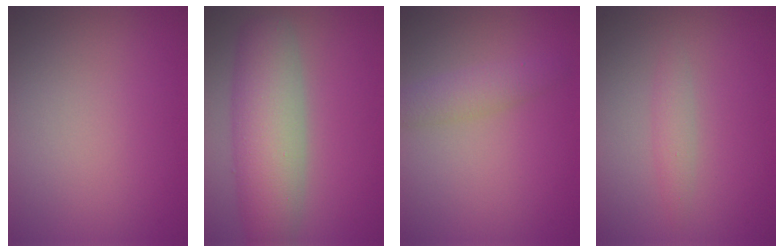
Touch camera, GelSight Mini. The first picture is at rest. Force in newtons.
{"total": 7.1, "press": 7.1, "slide": 0.1}
{"total": 2.2, "press": 2.2, "slide": 0.0}
{"total": 1.3, "press": 1.3, "slide": 0.1}